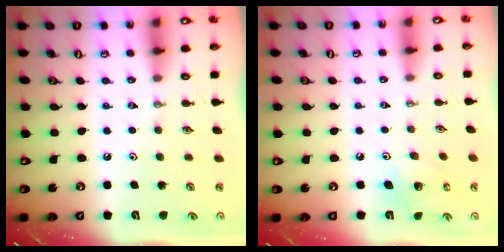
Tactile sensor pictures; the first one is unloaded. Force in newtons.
{"total": 7.1, "press": 7.1, "slide": 0.2}